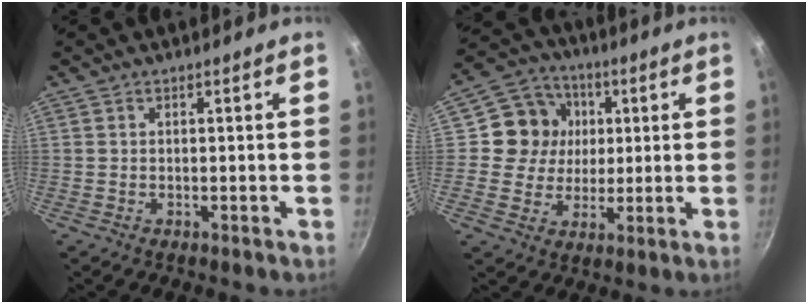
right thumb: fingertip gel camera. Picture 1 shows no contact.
{"total": 11.2, "force": [2.1, 10.4, 3.7], "torque": [-0.033, 0.005, 0.022]}